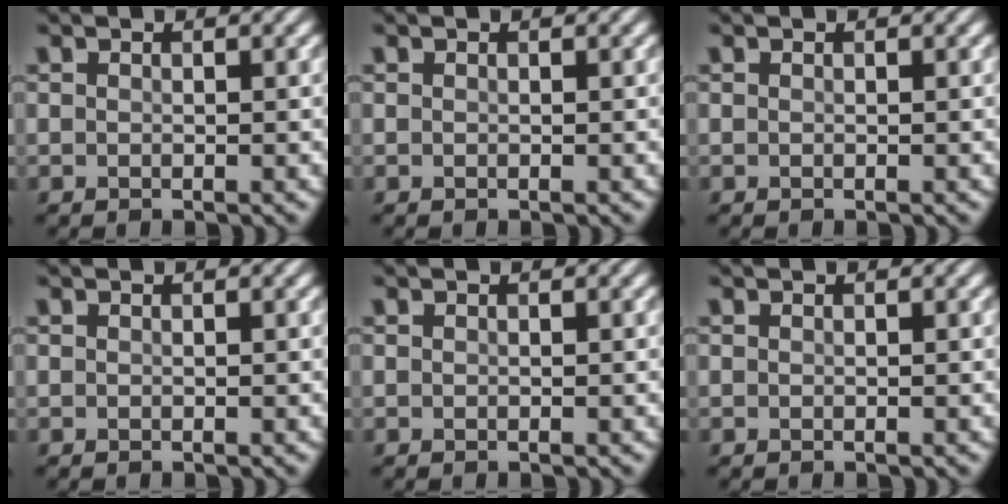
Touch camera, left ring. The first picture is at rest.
{"total": 0.0}
{"total": 0.0}
{"total": 0.0}
{"total": 0.0}
{"total": 0.0}